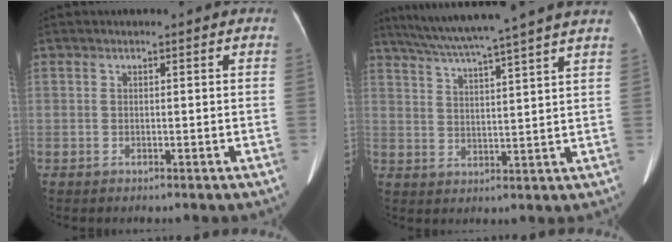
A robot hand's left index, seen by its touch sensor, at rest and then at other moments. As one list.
[{"total": 16.5, "force": [14.0, -1.6, 8.5], "torque": [-0.150, 0.009, 0.195]}]